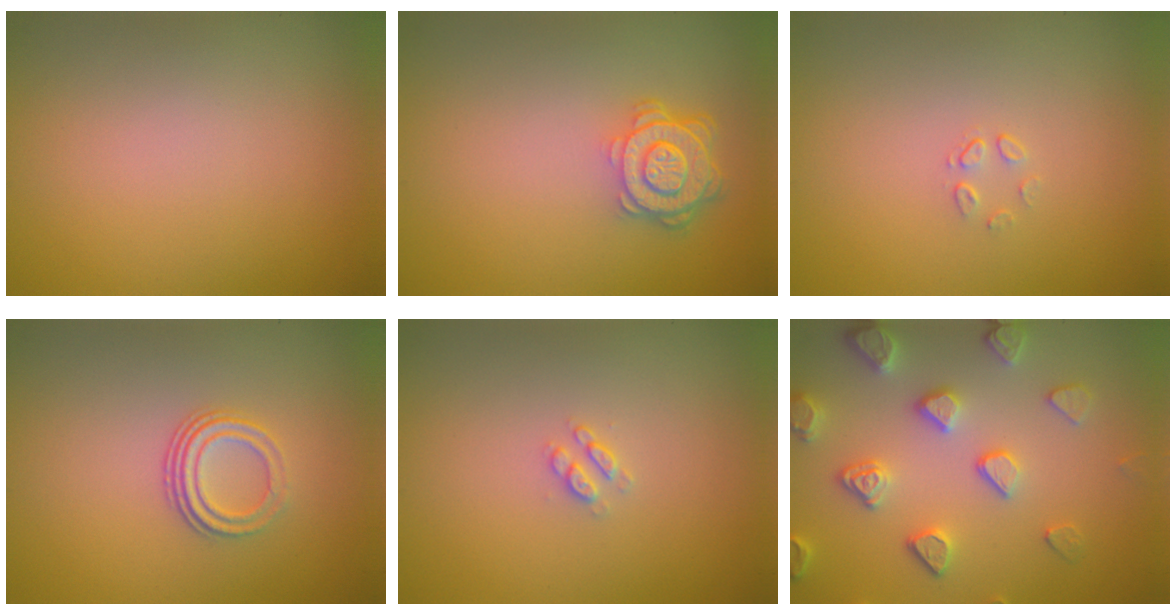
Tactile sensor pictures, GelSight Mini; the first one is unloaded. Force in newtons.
{"total": 4.4, "press": 3.5, "slide": 2.6}
{"total": 0.7, "press": 0.4, "slide": 0.6}
{"total": 3.2, "press": 2.1, "slide": 2.5}
{"total": 1.2, "press": 1.1, "slide": 0.3}
{"total": 4.3, "press": 4.2, "slide": 1.1}